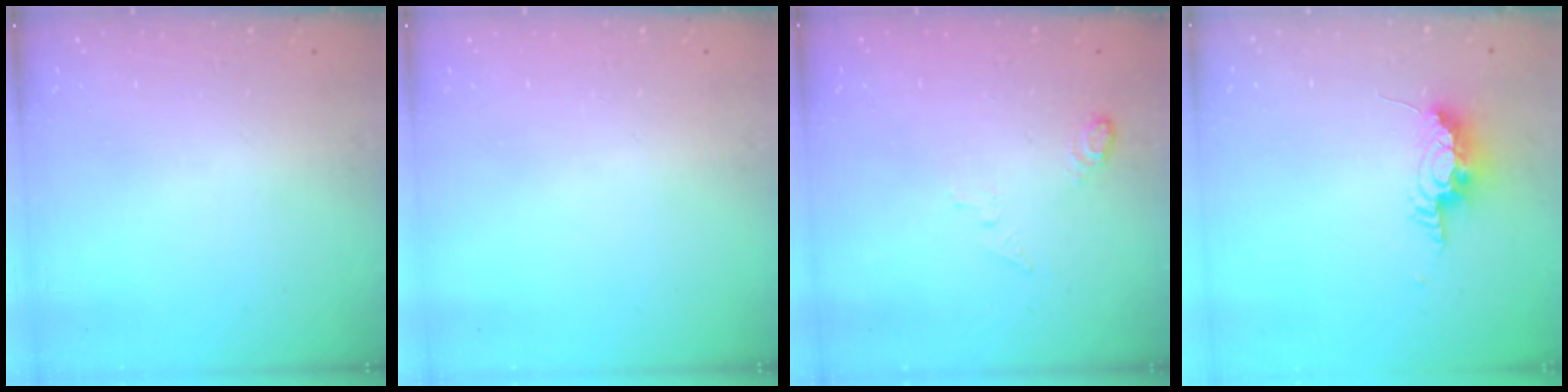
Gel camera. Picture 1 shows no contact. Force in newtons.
{"total": 0.0}
{"total": 4.2, "press": 4.2, "slide": 0.8}
{"total": 8.6, "press": 8.3, "slide": 2.5}